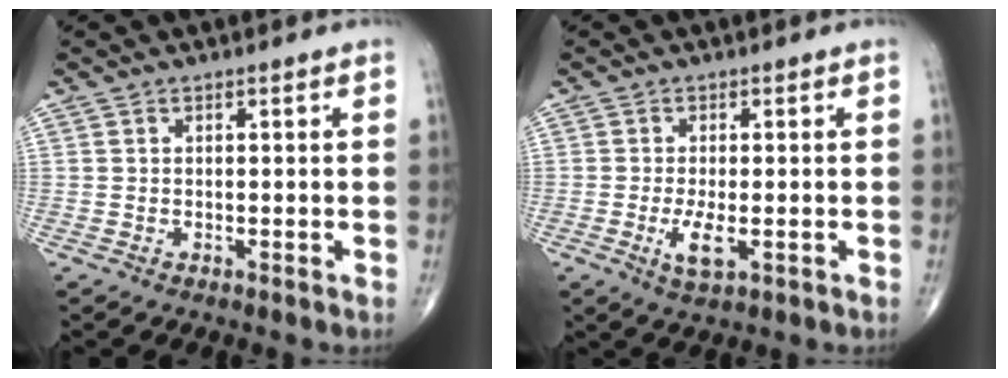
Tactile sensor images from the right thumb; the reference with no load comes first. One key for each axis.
{"total": 4.3, "fx": -1.1, "fy": 1.5, "fz": 3.9, "tx": -0.078, "ty": -0.010, "tz": -0.018}